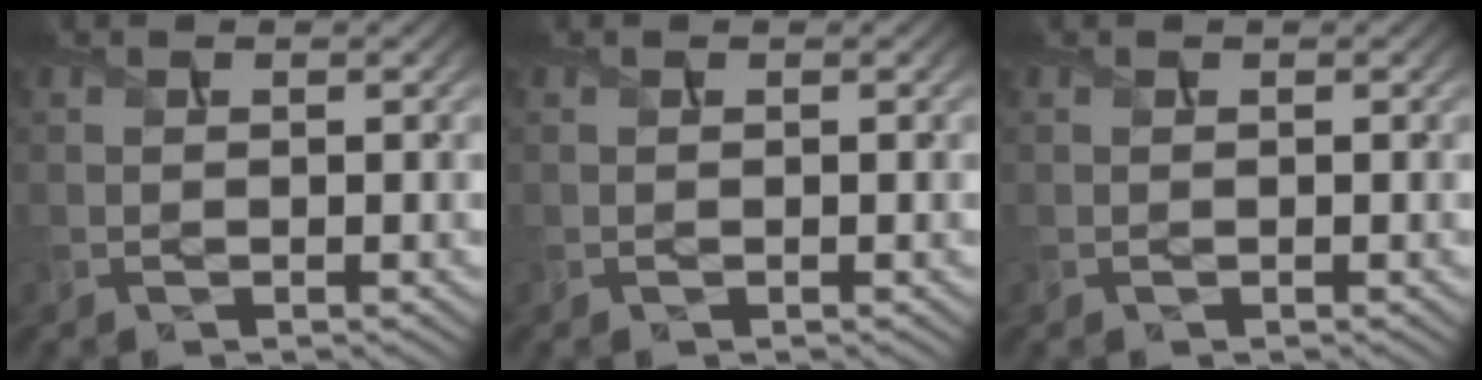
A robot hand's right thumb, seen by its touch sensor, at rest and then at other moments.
{"total": 0.0}
{"total": 0.0}